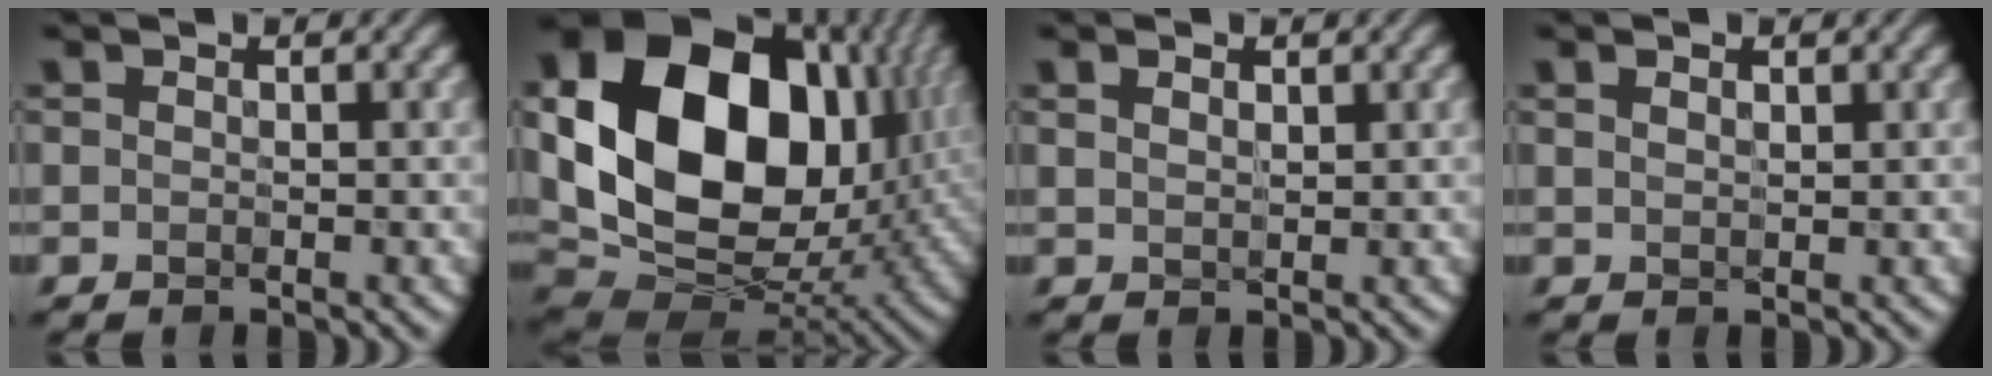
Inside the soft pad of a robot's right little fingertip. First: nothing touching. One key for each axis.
{"total": 19.5, "fx": 3.6, "fy": 13.8, "fz": 13.3, "tx": -0.292, "ty": 0.002, "tz": 0.072}
{"total": 1.3, "fx": 0.7, "fy": 0.7, "fz": 0.8, "tx": -0.015, "ty": 0.002, "tz": 0.016}
{"total": 0.9, "fx": 0.6, "fy": 0.5, "fz": 0.6, "tx": -0.010, "ty": 0.004, "tz": 0.011}